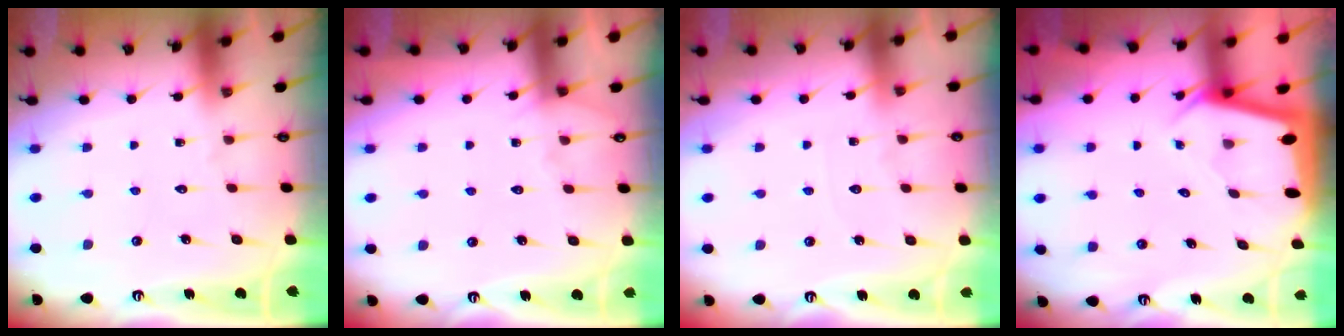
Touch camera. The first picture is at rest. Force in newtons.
{"total": 3.4, "press": 3.4, "slide": 0.5}
{"total": 3.4, "press": 3.4, "slide": 0.5}
{"total": 2.2, "press": 2.2, "slide": 0.1}